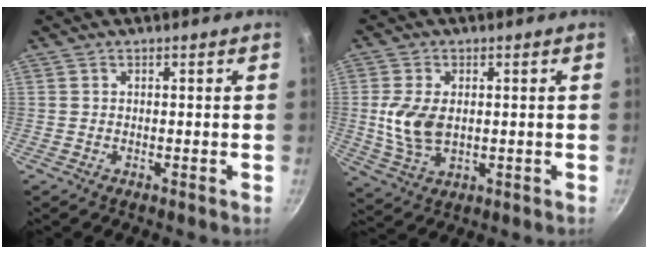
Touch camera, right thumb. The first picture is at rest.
{"total": 8.6, "force": [0.4, 5.3, 6.8], "torque": [-0.135, -0.011, 0.014]}